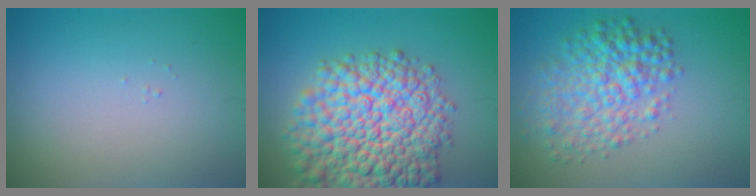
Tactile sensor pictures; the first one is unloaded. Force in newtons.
{"total": 12.8, "press": 12.8, "slide": 0.5}
{"total": 5.5, "press": 5.5, "slide": 0.1}